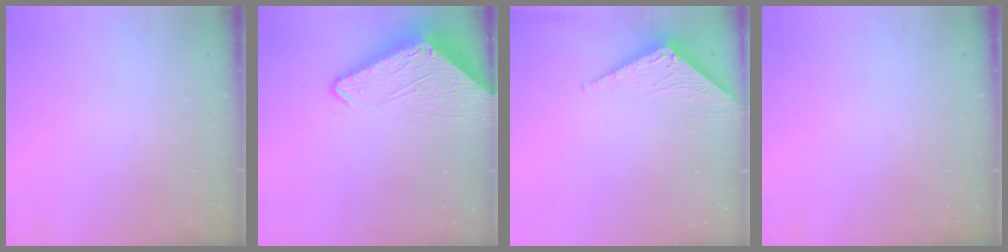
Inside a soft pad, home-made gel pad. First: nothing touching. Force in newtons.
{"total": 7.1, "press": 7.0, "slide": 0.7}
{"total": 3.3, "press": 3.3, "slide": 0.2}
{"total": 0.0}